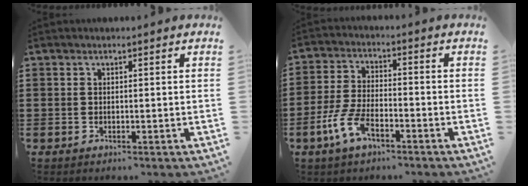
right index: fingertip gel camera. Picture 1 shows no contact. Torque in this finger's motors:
{"motor_torque": [2.04, 0.10, 0.86, 0.14]}